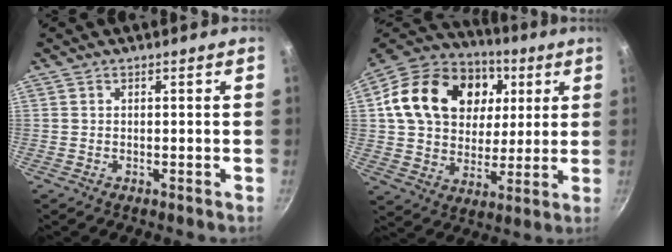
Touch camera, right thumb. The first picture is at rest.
{"total": 24.3, "force": [6.5, 18.2, 14.8], "torque": [-0.242, 0.009, 0.110]}